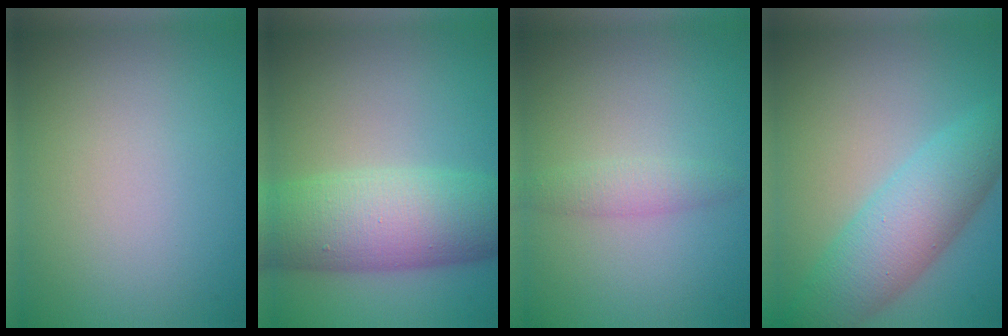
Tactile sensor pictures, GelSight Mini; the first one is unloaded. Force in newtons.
{"total": 9.3, "press": 9.3, "slide": 0.2}
{"total": 1.8, "press": 1.8, "slide": 0.1}
{"total": 6.4, "press": 6.4, "slide": 0.2}